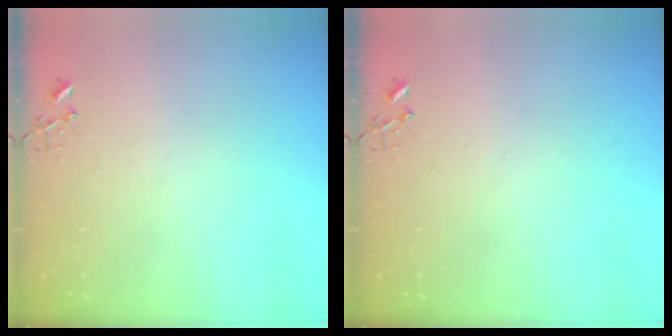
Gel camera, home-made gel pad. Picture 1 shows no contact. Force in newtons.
{"total": 0.0}